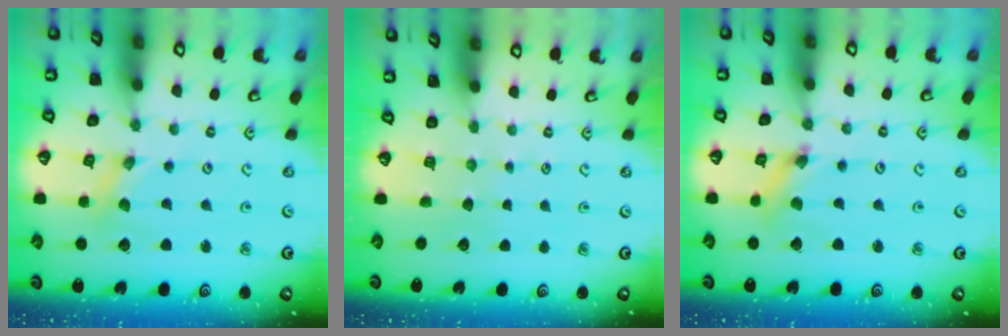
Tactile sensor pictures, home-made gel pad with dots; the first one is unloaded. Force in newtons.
{"total": 0.0}
{"total": 2.0, "press": 2.0, "slide": 0.1}